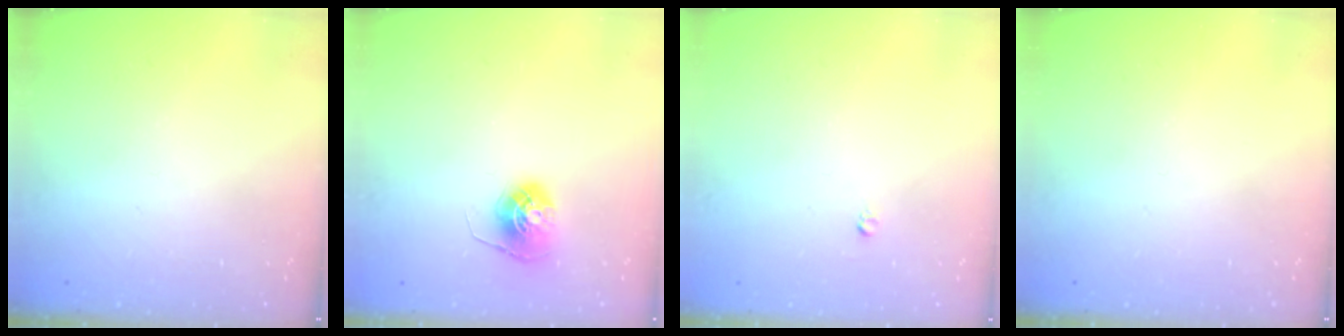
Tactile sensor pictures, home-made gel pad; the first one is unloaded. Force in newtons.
{"total": 6.9, "press": 6.9, "slide": 0.5}
{"total": 2.5, "press": 2.5, "slide": 0.2}
{"total": 0.0}